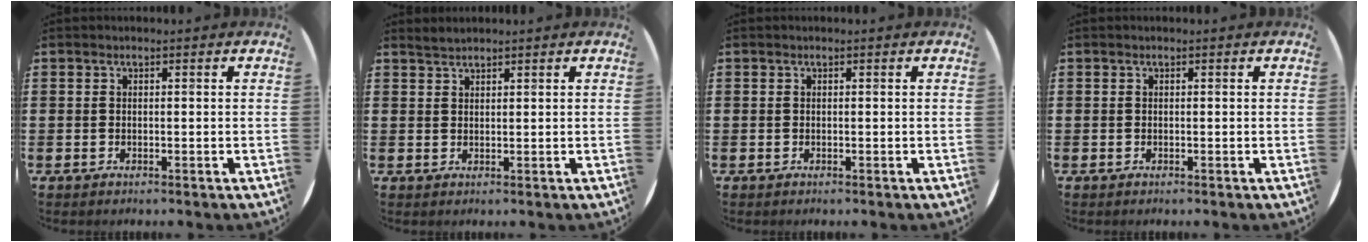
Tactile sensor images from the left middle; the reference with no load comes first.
{"total": 1.3, "force": [1.3, 0.1, 0.0], "torque": [-0.002, 0.000, 0.025]}
{"total": 0.0}
{"total": 0.0}